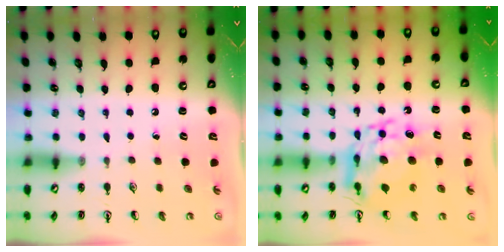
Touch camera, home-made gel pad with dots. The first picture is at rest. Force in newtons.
{"total": 13.4, "press": 13.4, "slide": 1.0}